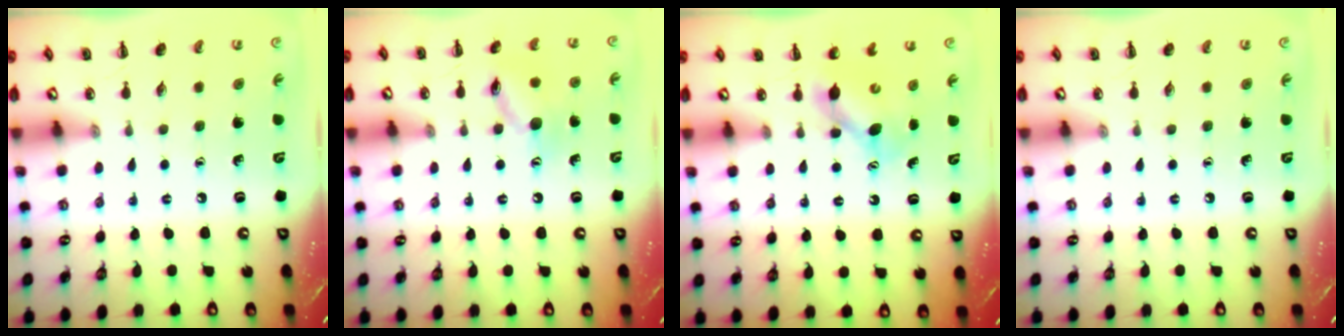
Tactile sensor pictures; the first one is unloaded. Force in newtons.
{"total": 10.5, "press": 10.5, "slide": 0.5}
{"total": 5.8, "press": 5.8, "slide": 0.6}
{"total": 0.0}